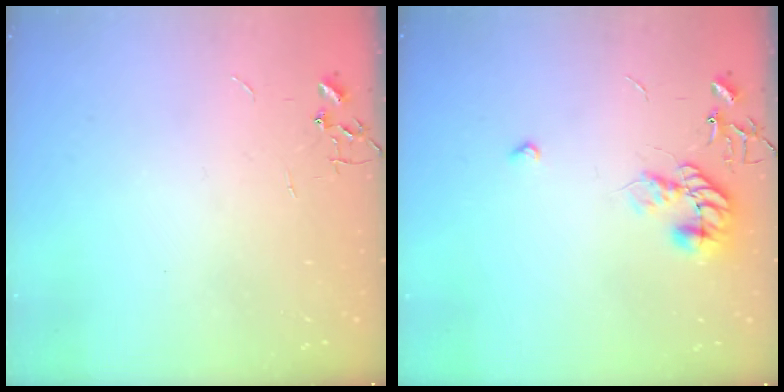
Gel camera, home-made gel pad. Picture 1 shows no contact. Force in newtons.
{"total": 10.6, "press": 10.5, "slide": 0.8}